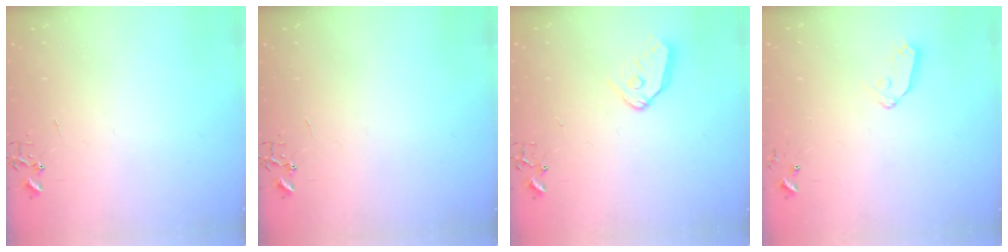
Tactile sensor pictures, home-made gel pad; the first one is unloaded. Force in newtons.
{"total": 0.0}
{"total": 10.0, "press": 9.9, "slide": 1.1}
{"total": 6.8, "press": 6.8, "slide": 0.4}